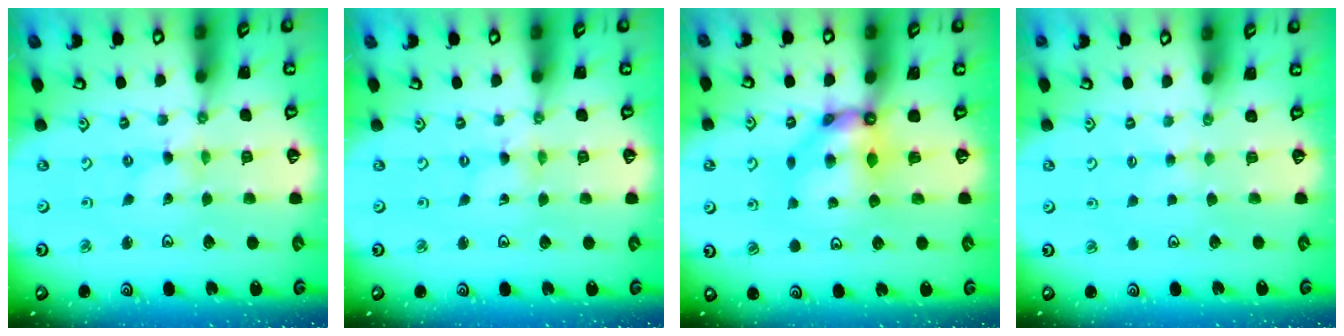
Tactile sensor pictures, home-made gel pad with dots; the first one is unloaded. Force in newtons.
{"total": 0.7, "press": 0.6, "slide": 0.2}
{"total": 8.8, "press": 8.8, "slide": 0.7}
{"total": 2.7, "press": 2.7, "slide": 0.4}